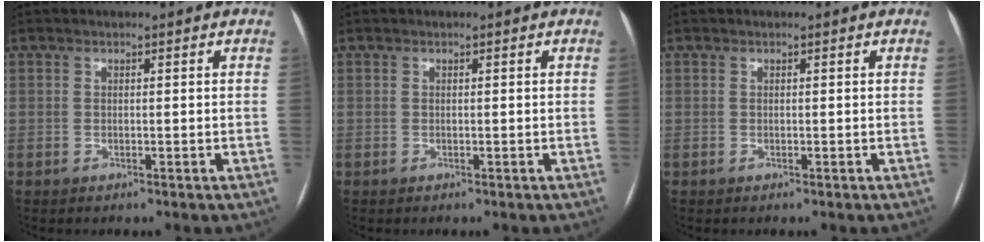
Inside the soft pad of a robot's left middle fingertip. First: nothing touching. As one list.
[{"total": 0.0}, {"total": 0.0}]